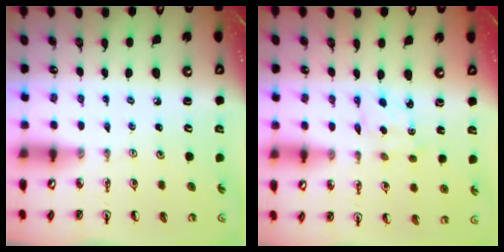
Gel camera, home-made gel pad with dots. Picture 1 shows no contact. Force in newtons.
{"total": 2.4, "press": 2.3, "slide": 0.8}